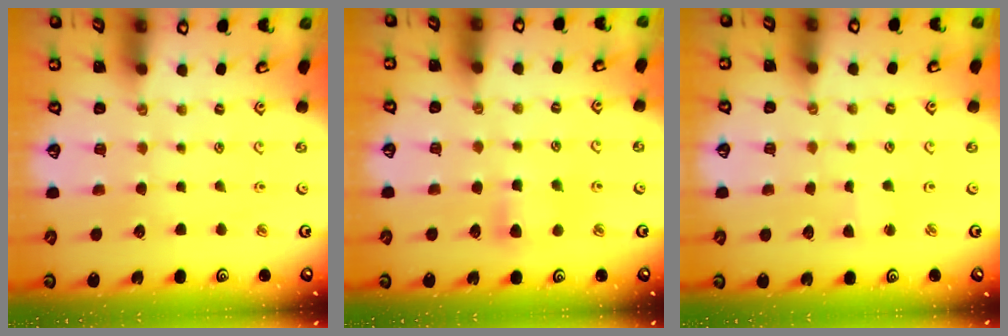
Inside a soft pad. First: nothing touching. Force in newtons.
{"total": 5.2, "press": 5.1, "slide": 0.7}
{"total": 1.3, "press": 1.3, "slide": 0.2}